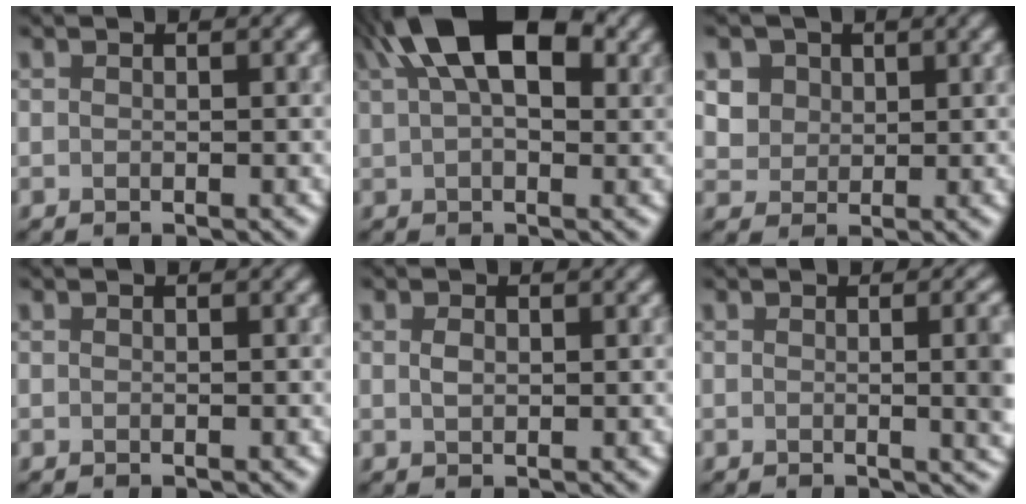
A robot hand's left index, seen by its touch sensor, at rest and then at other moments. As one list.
[{"total": 10.6, "force": [4.6, 5.5, 7.8], "torque": [-0.116, 0.032, 0.062]}, {"total": 3.6, "force": [1.7, 3.1, 0.8], "torque": [-0.021, 0.013, 0.035]}, {"total": 0.0}, {"total": 0.7, "force": [0.2, 0.5, 0.3], "torque": [-0.009, 0.003, 0.007]}, {"total": 4.9, "force": [-0.2, 1.9, 4.6], "torque": [-0.028, 0.004, -0.001]}]